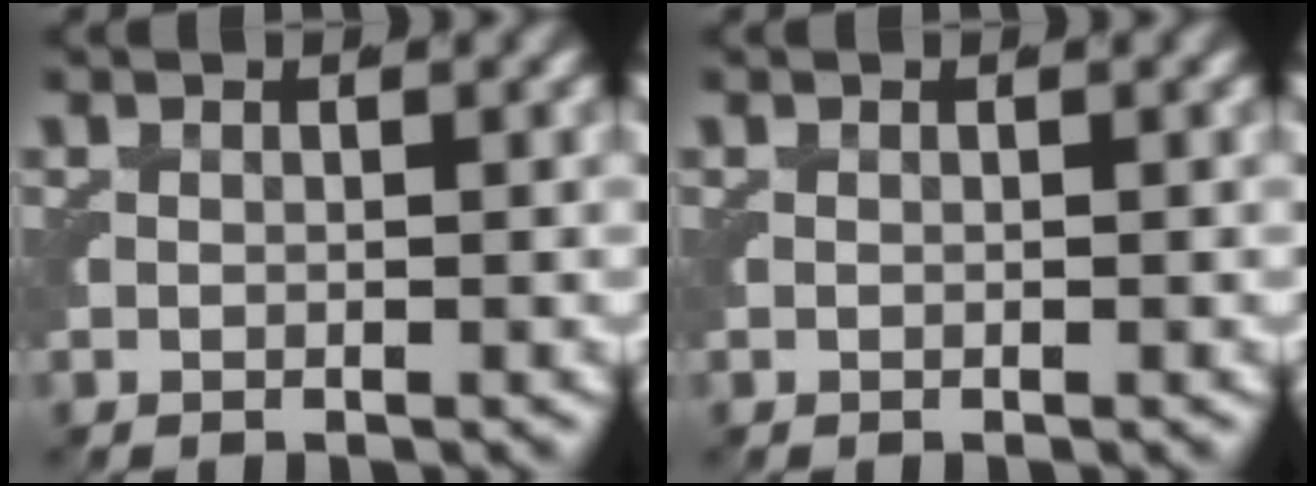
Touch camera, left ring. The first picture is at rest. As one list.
[{"total": 0.0}]